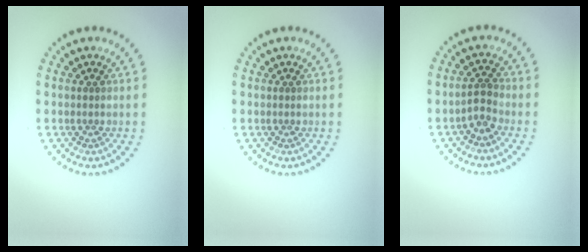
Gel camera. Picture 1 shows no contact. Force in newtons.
{"total": 0.0}
{"total": 1.8, "press": 1.6, "slide": 0.9}